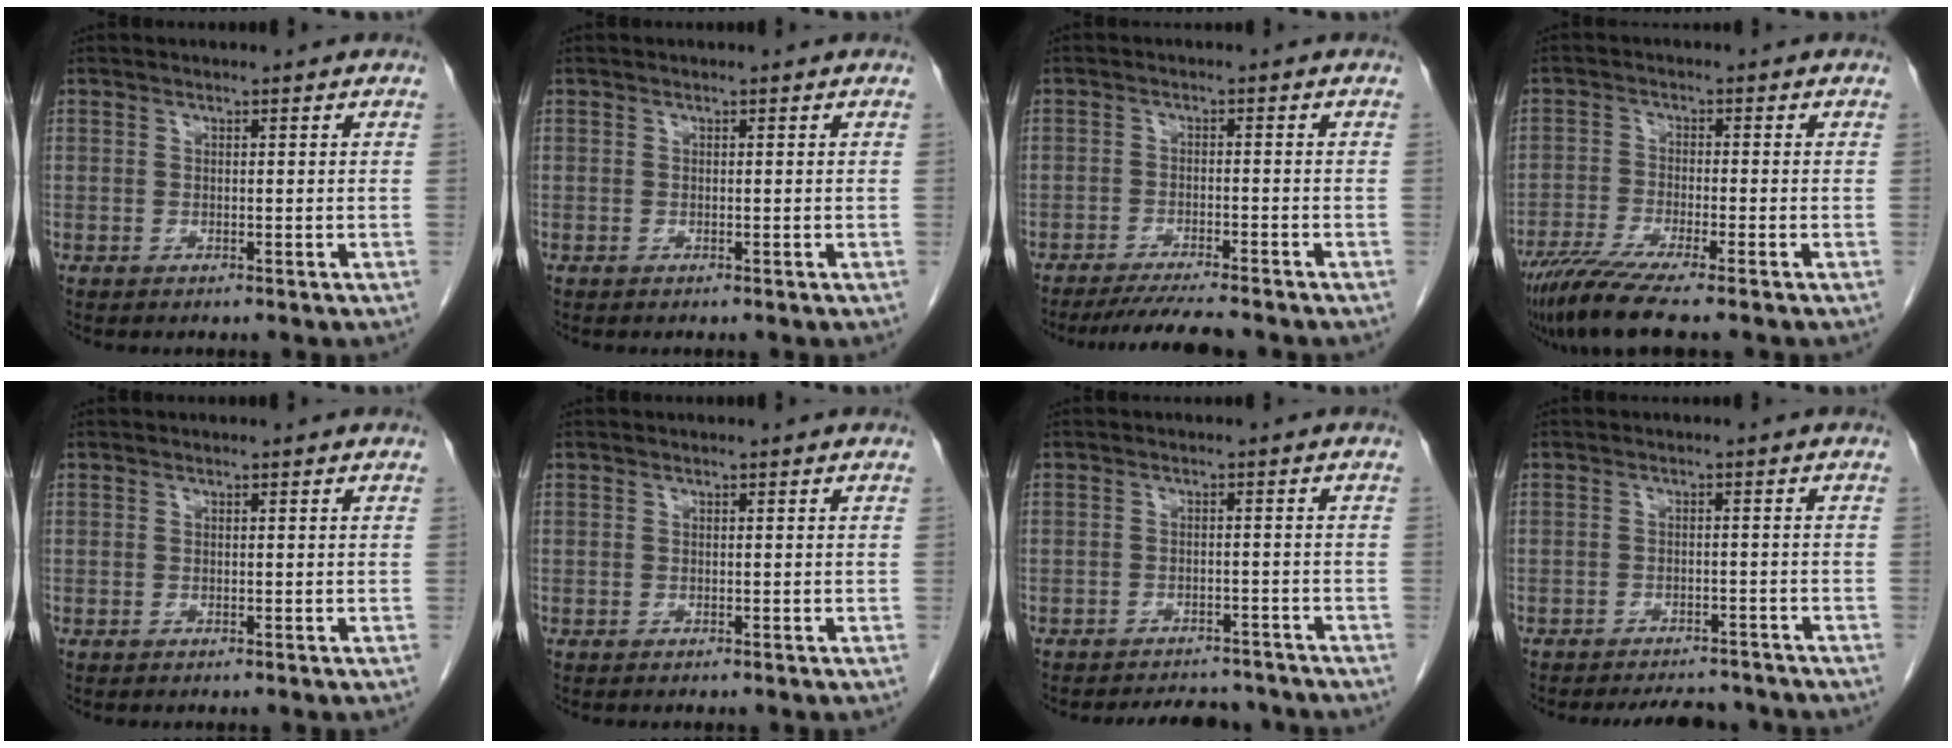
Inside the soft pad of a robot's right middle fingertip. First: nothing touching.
{"total": 0.0}
{"total": 7.4, "force": [-6.6, -0.1, 3.2], "torque": [-0.044, -0.021, -0.105]}
{"total": 8.2, "force": [-6.4, -0.4, 5.2], "torque": [-0.086, -0.023, -0.109]}
{"total": 0.0}
{"total": 0.0}
{"total": 8.5, "force": [-8.0, 2.5, 1.8], "torque": [-0.026, 0.005, -0.095]}
{"total": 7.3, "force": [-6.8, 2.0, 1.7], "torque": [-0.021, 0.000, -0.083]}